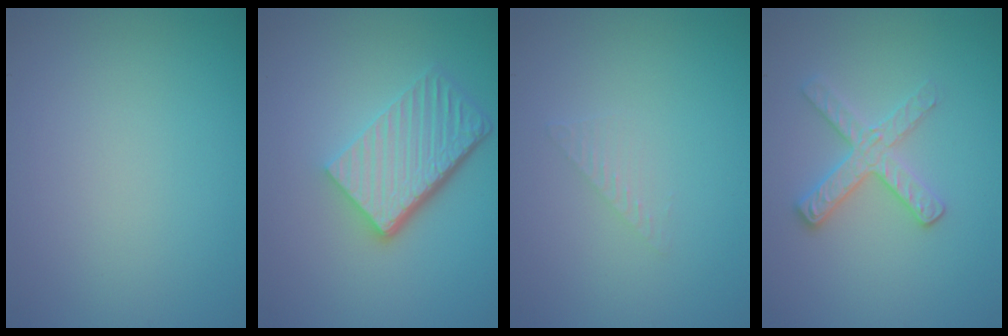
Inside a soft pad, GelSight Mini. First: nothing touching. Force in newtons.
{"total": 6.0, "press": 4.1, "slide": 4.4}
{"total": 1.0, "press": 1.0, "slide": 0.0}
{"total": 2.7, "press": 2.6, "slide": 0.9}